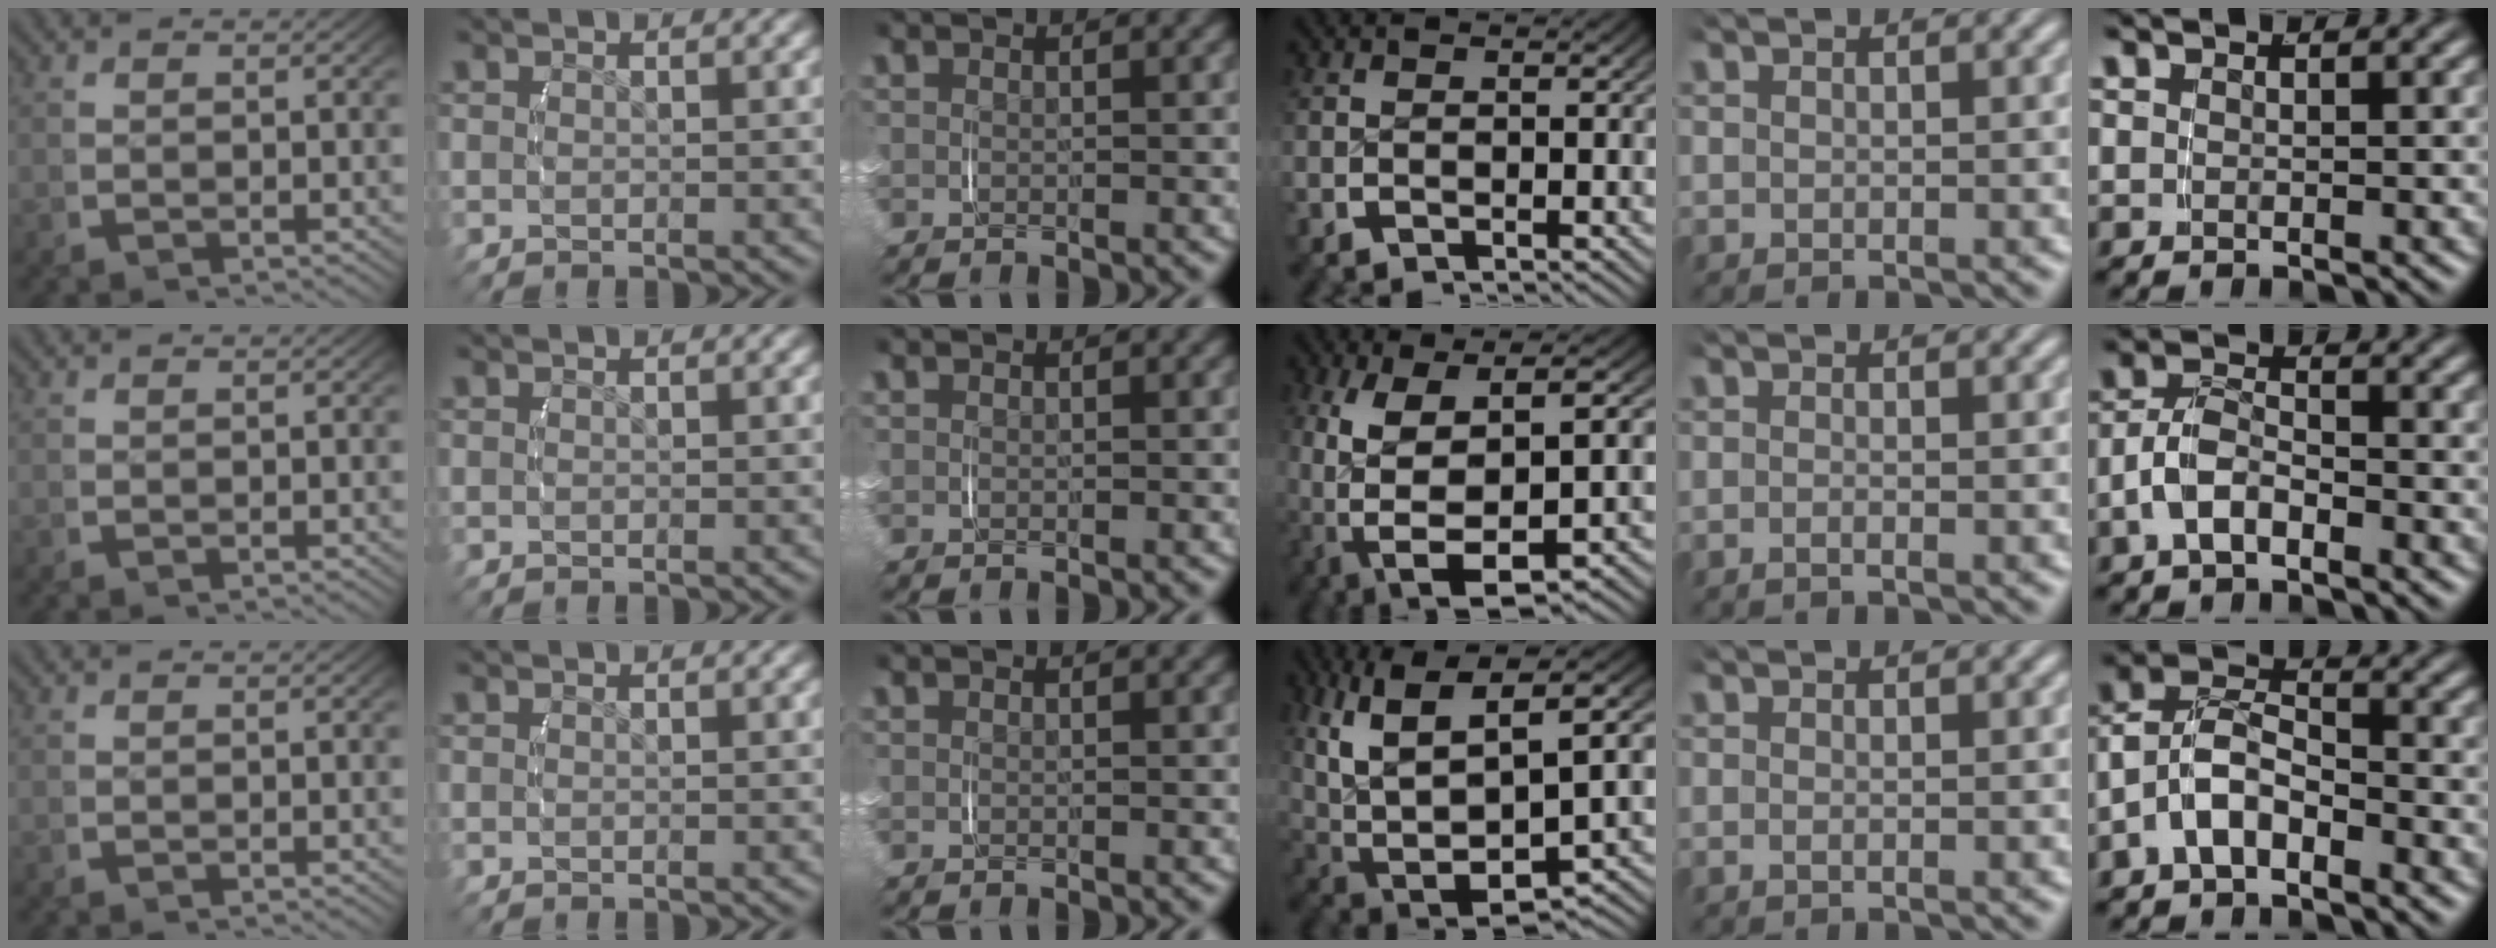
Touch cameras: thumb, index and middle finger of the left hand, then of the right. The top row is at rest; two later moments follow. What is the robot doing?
{"motion": "lift_and_place", "object": "backpack"}